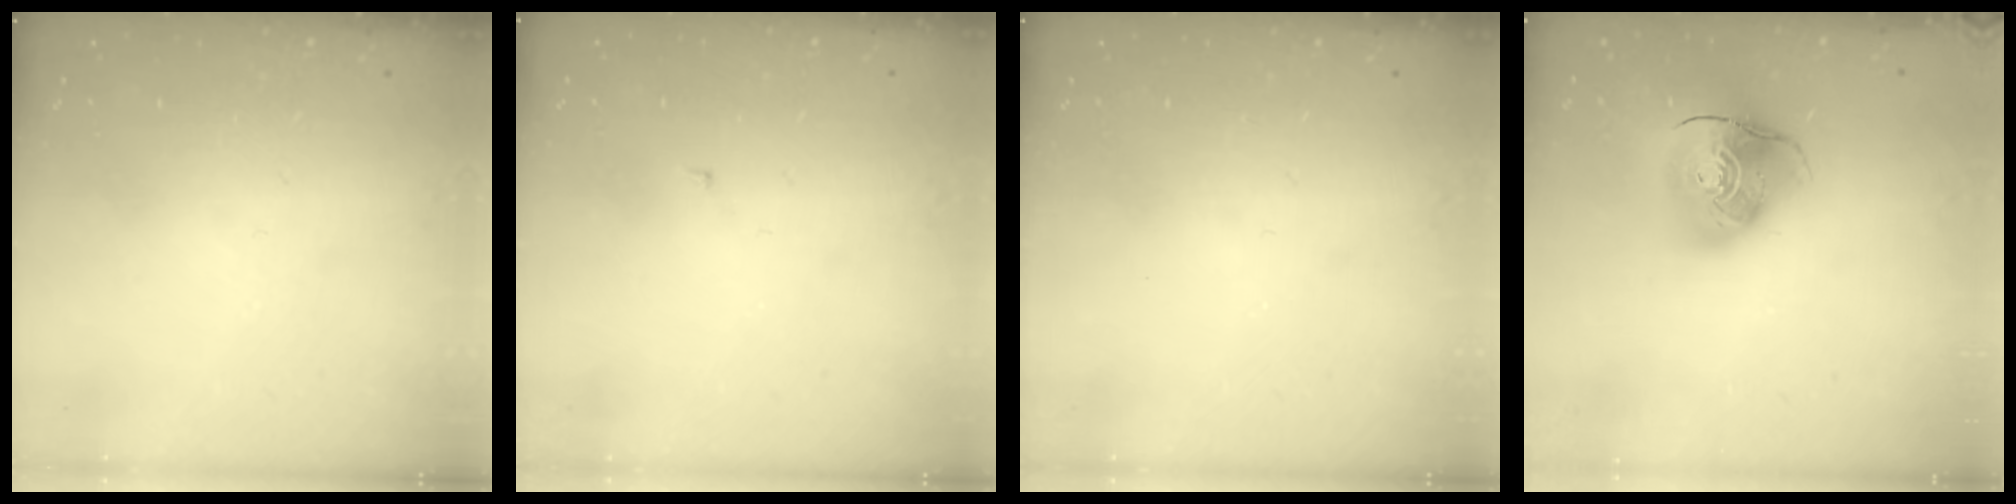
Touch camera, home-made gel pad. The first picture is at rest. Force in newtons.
{"total": 1.4, "press": 1.3, "slide": 0.1}
{"total": 0.0}
{"total": 12.7, "press": 12.6, "slide": 2.0}